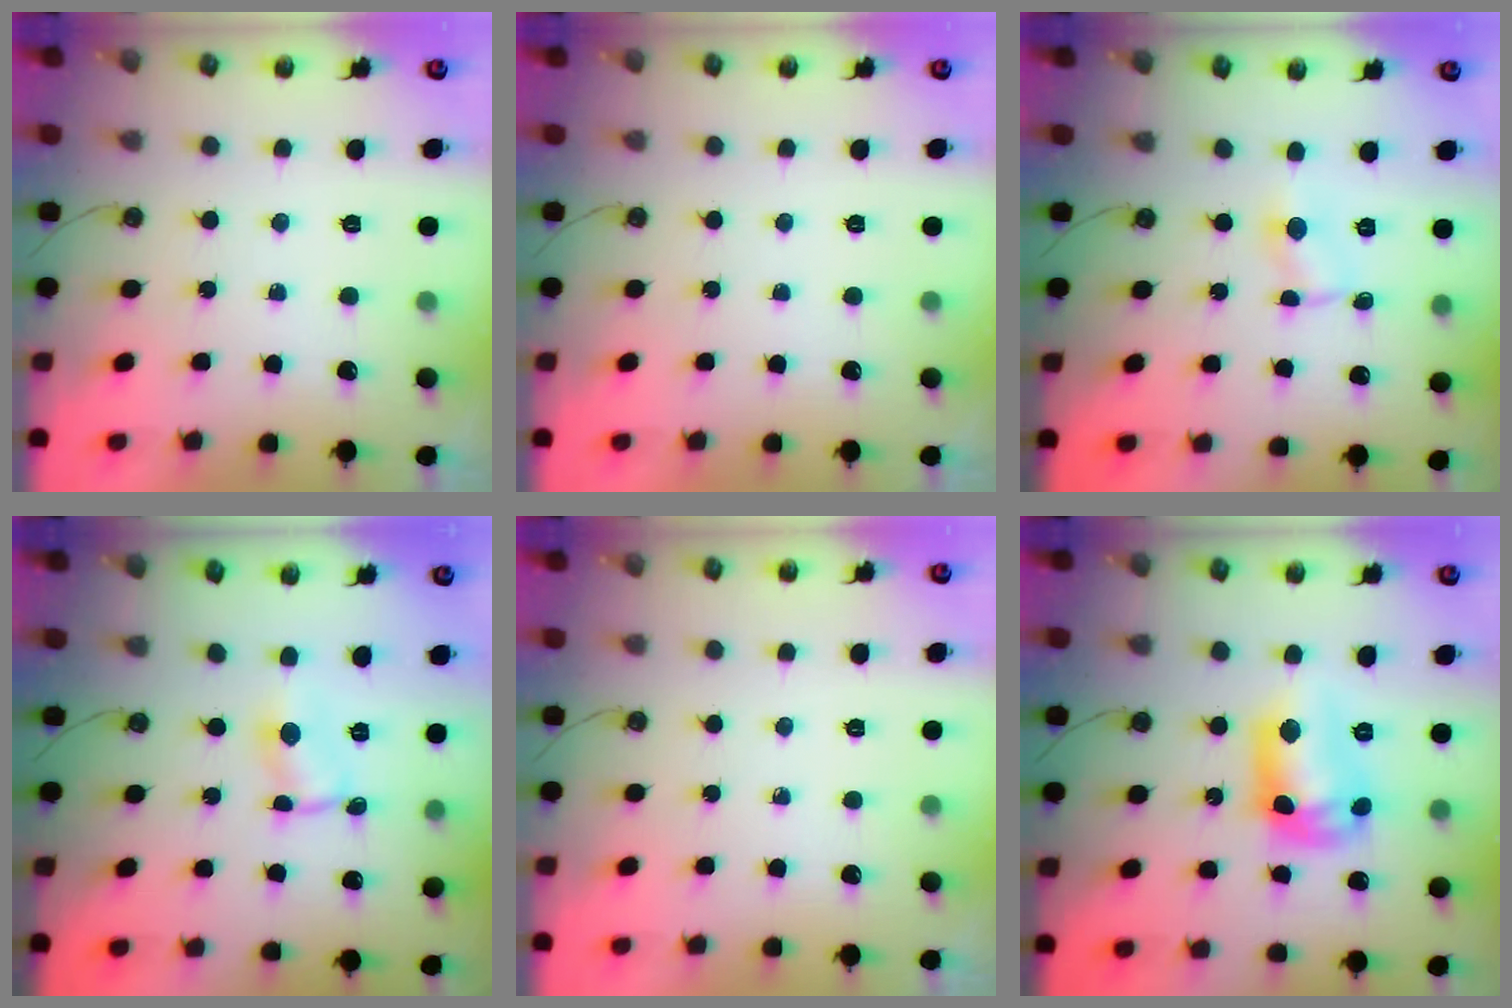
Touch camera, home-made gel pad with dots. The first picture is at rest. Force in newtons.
{"total": 0.0}
{"total": 1.7, "press": 1.7, "slide": 0.2}
{"total": 1.0, "press": 1.0, "slide": 0.1}
{"total": 0.0}
{"total": 12.3, "press": 12.3, "slide": 1.3}